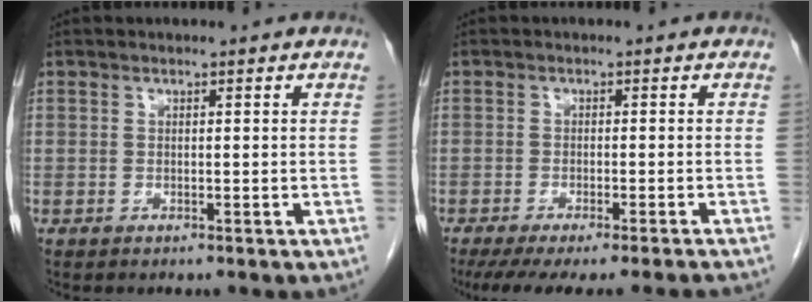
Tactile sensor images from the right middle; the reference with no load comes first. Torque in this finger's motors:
{"motor_torque": [0.74, -0.72, 0.11, 0.07]}